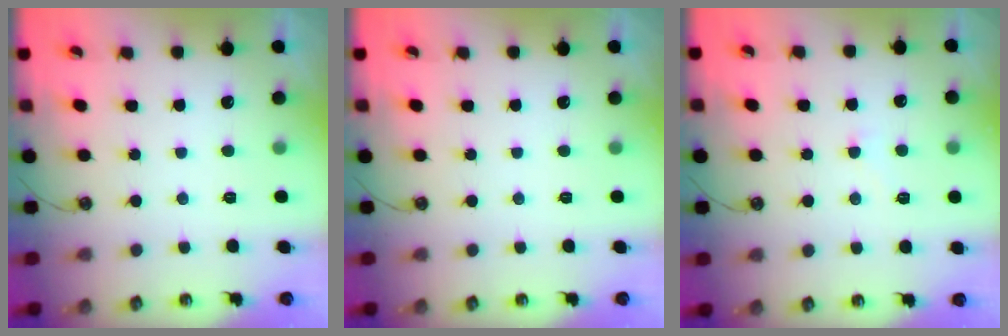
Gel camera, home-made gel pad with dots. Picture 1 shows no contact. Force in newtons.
{"total": 0.0}
{"total": 5.0, "press": 4.9, "slide": 0.9}